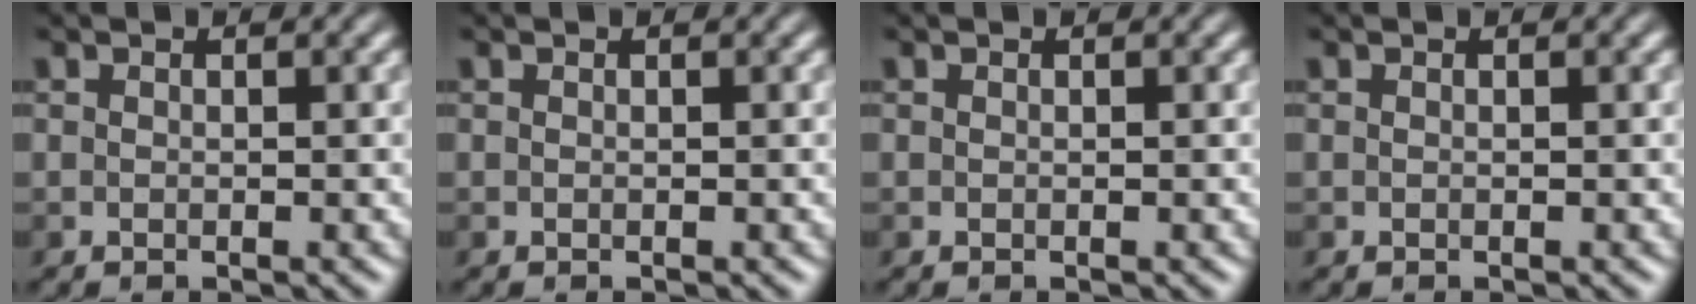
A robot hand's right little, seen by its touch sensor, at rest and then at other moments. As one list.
[{"total": 0.0}, {"total": 0.0}, {"total": 0.0}]